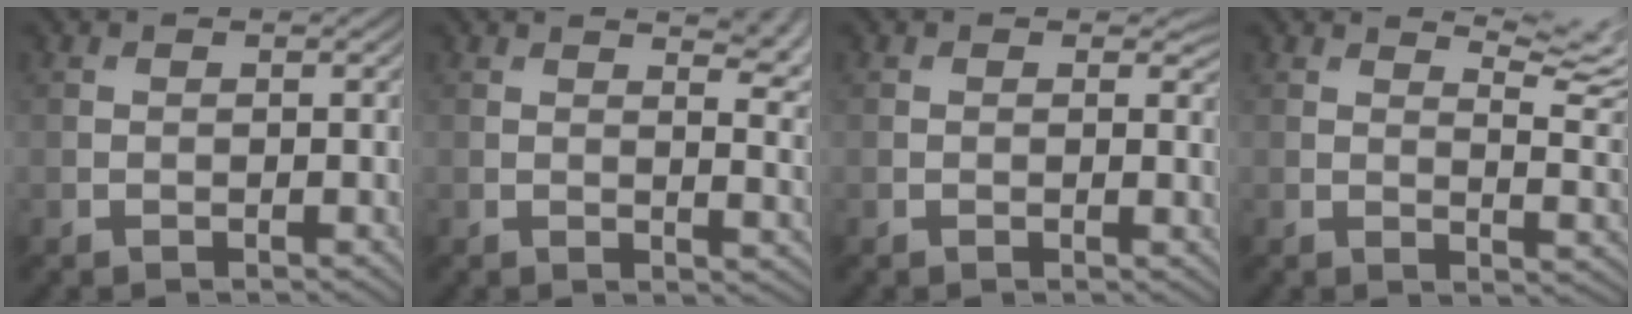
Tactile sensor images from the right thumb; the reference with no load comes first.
{"total": 7.8, "force": [4.7, 2.7, 5.6], "torque": [-0.064, 0.017, 0.058]}
{"total": 1.9, "force": [0.7, 1.0, 1.5], "torque": [-0.020, -0.007, 0.008]}
{"total": 8.2, "force": [6.2, 1.6, 5.1], "torque": [-0.085, 0.008, 0.089]}